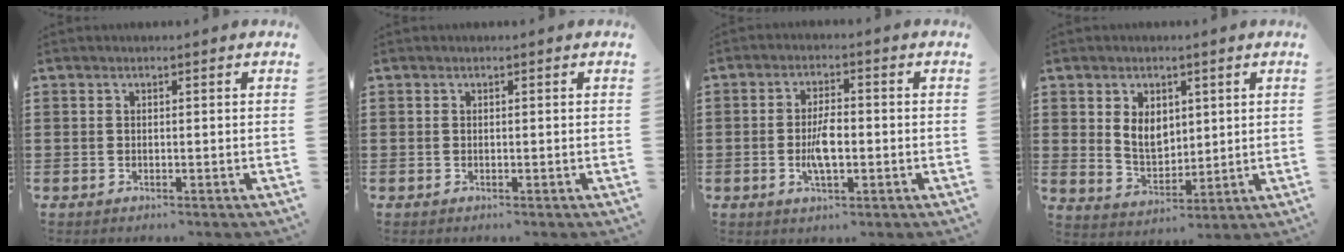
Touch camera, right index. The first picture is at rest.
{"total": 0.0}
{"total": 4.9, "force": [-0.9, 1.9, 4.5], "torque": [-0.099, -0.001, -0.022]}
{"total": 5.5, "force": [1.8, 4.0, 3.3], "torque": [-0.060, 0.005, 0.029]}